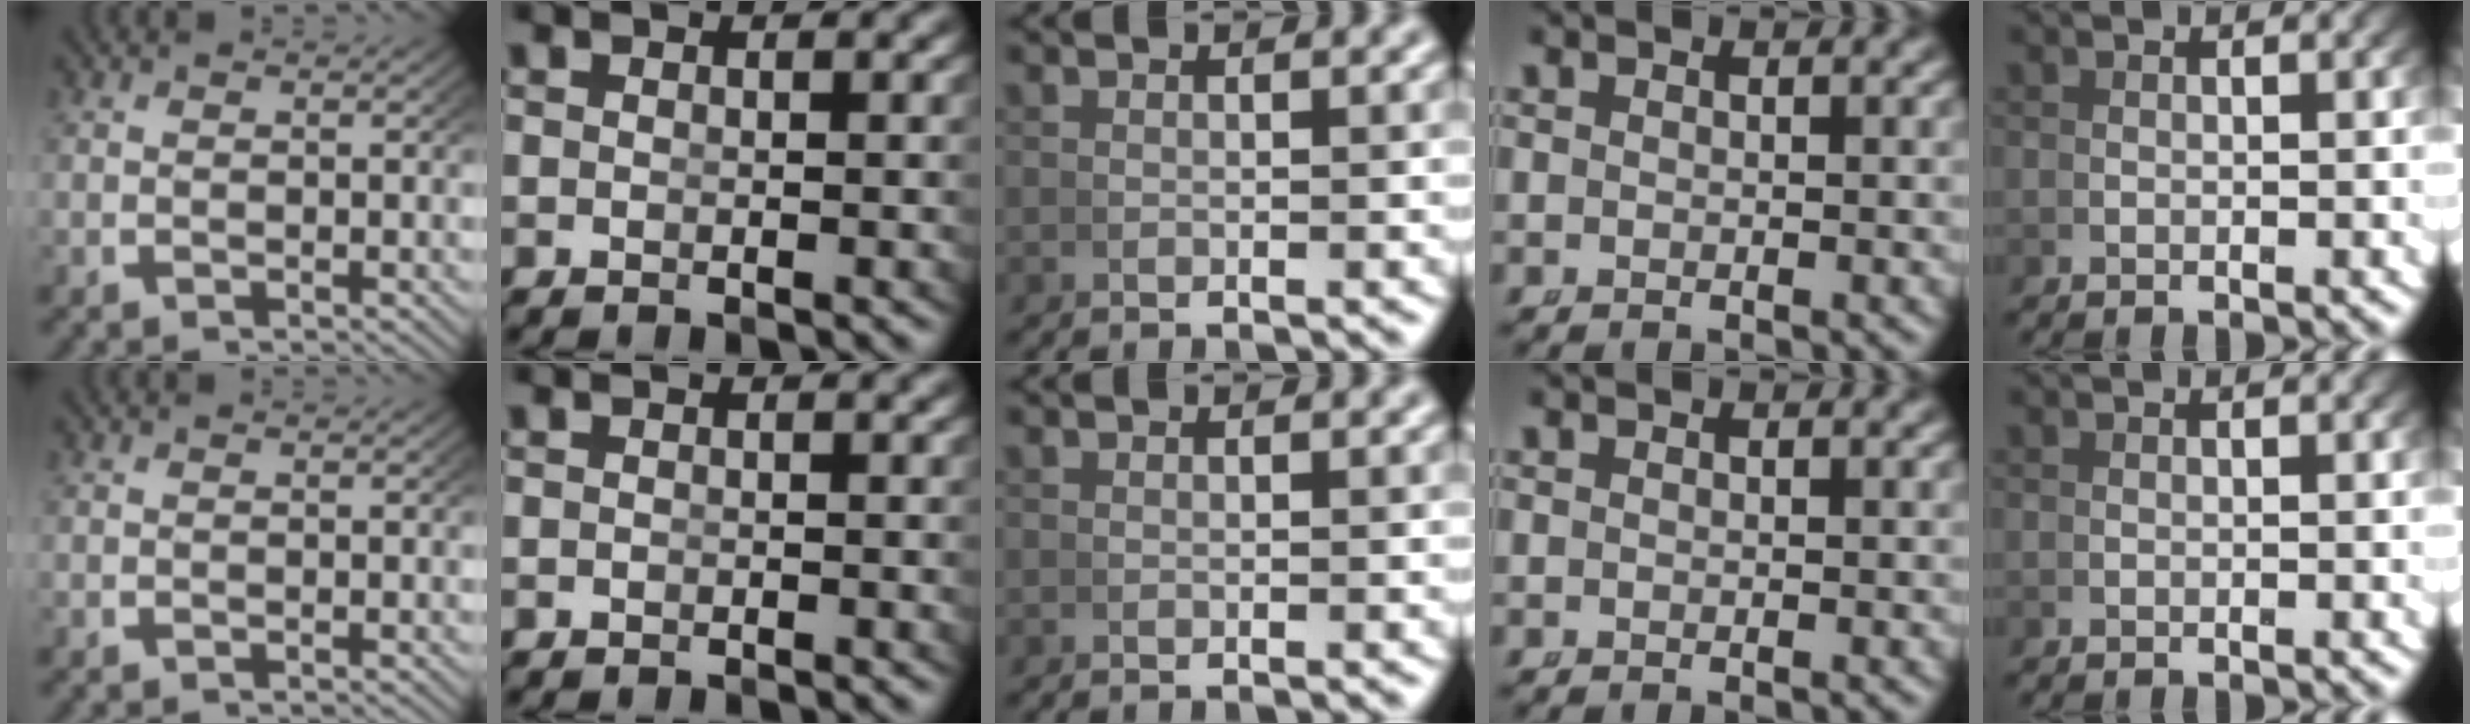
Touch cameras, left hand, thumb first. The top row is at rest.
{"index": {"total": 0.5, "force": [-0.5, -0.2, -0.1], "torque": [-0.001, -0.012, -0.001]}}